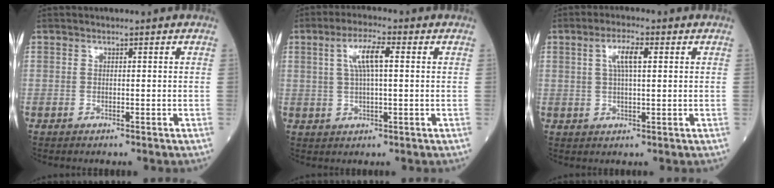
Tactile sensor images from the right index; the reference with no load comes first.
{"total": 5.9, "force": [1.5, 1.0, 5.6], "torque": [-0.111, 0.011, 0.029]}
{"total": 4.6, "force": [1.5, 1.0, 4.3], "torque": [-0.085, 0.008, 0.028]}